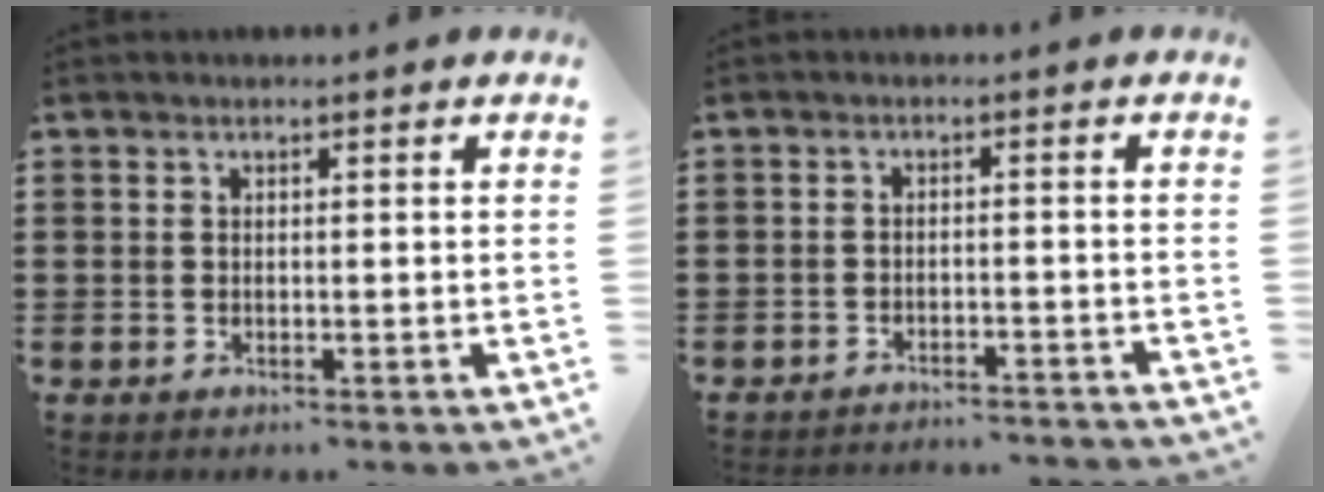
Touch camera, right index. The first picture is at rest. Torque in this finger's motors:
{"motor_torque": [0.36, 0.43, 0.23, 0.00]}